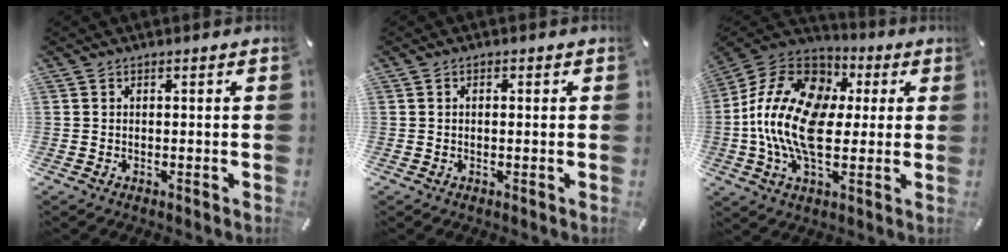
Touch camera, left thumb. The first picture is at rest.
{"total": 0.9, "force": [-0.1, 0.5, 0.7], "torque": [-0.013, 0.001, -0.002]}
{"total": 18.1, "force": [-1.1, 12.1, 13.4], "torque": [-0.273, 0.012, -0.022]}